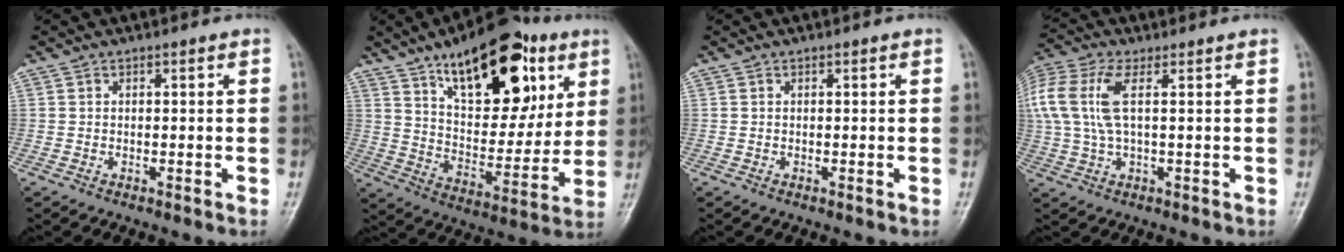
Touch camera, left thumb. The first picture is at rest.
{"total": 24.6, "force": [12.3, 11.8, 17.7], "torque": [-0.218, -0.039, 0.199]}
{"total": 0.0}
{"total": 12.4, "force": [3.0, 5.4, 10.7], "torque": [-0.275, 0.022, 0.059]}